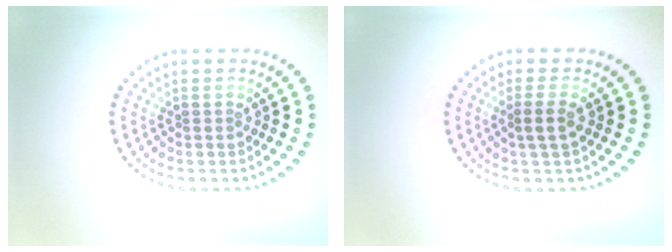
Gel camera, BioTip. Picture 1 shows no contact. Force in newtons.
{"total": 1.6, "press": 1.4, "slide": 0.9}